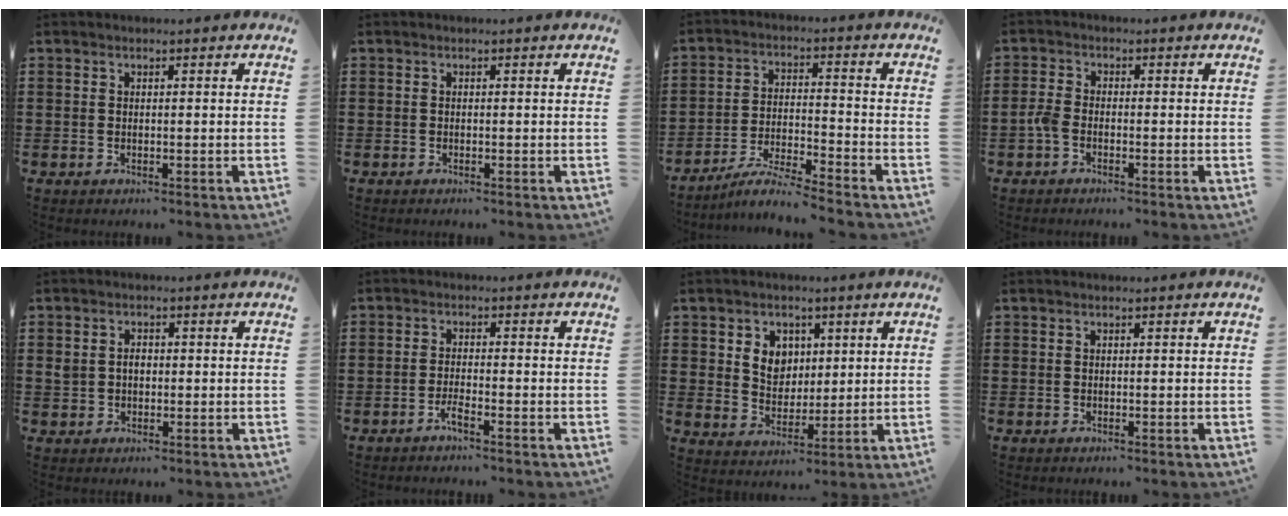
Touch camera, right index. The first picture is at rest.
{"total": 0.0}
{"total": 5.5, "force": [-5.2, -0.4, 1.8], "torque": [-0.044, -0.013, -0.104]}
{"total": 2.1, "force": [-1.1, 1.0, 1.5], "torque": [-0.045, -0.004, -0.025]}
{"total": 2.3, "force": [0.2, 1.8, 1.5], "torque": [-0.033, 0.009, 0.002]}
{"total": 2.0, "force": [-1.5, 0.2, 1.4], "torque": [-0.033, -0.005, -0.029]}
{"total": 5.2, "force": [1.9, 4.5, 1.7], "torque": [-0.046, 0.013, 0.032]}
{"total": 0.0}